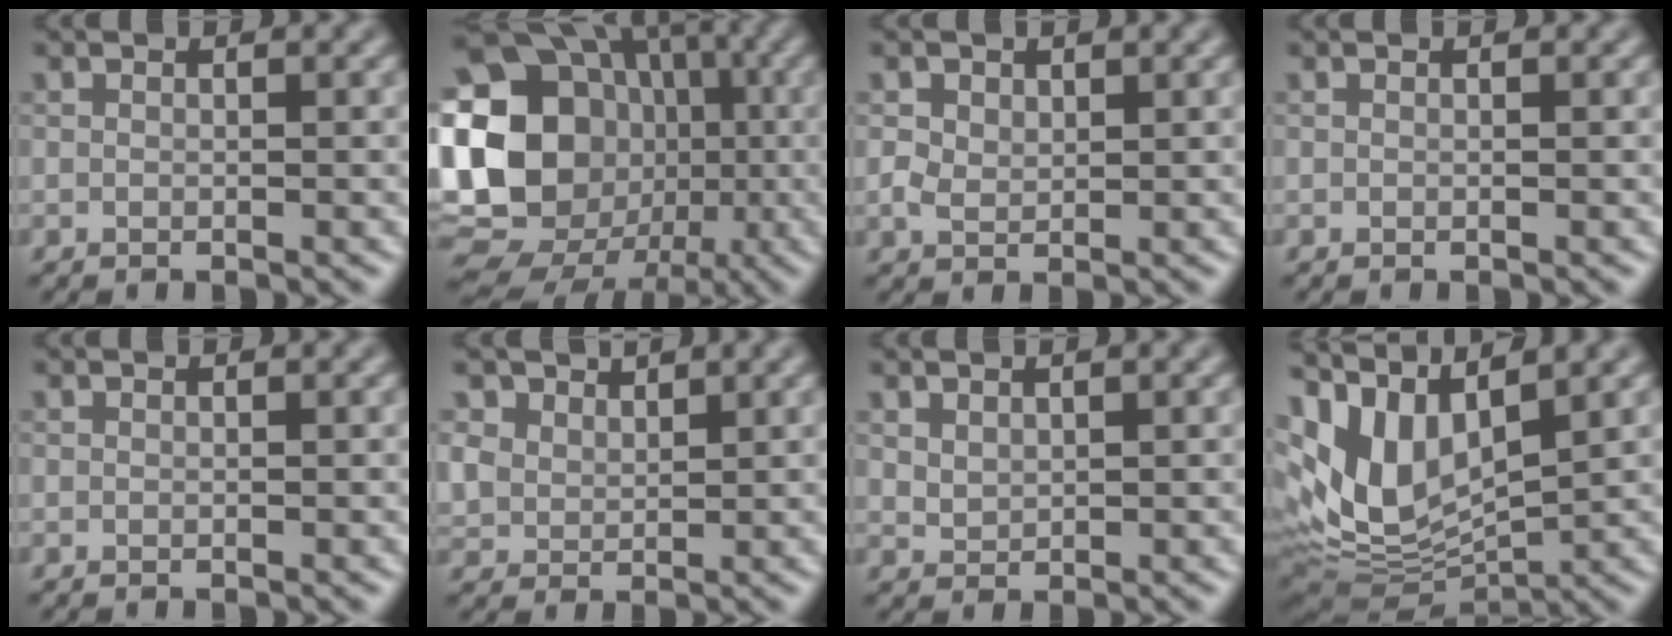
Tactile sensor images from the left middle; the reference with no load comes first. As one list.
[{"total": 22.1, "force": [-1.6, 19.4, 10.5], "torque": [-0.204, 0.018, -0.065]}, {"total": 1.6, "force": [0.7, 1.3, 0.8], "torque": [-0.021, 0.000, 0.016]}, {"total": 0.0}, {"total": 0.0}, {"total": 4.1, "force": [3.0, 2.5, 1.2], "torque": [-0.051, -0.009, 0.069]}, {"total": 1.3, "force": [0.9, 0.8, 0.5], "torque": [-0.013, -0.001, 0.022]}, {"total": 9.4, "force": [3.3, 4.7, 7.4], "torque": [-0.165, -0.003, 0.067]}]